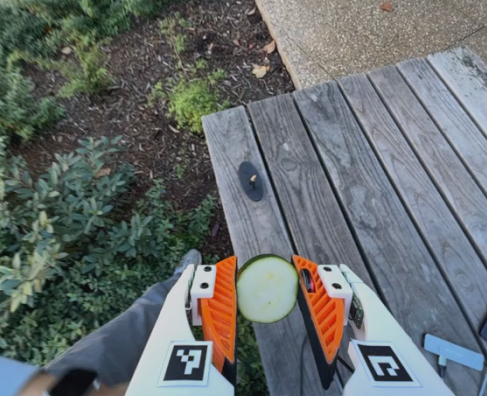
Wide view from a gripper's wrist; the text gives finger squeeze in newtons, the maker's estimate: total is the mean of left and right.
{"total": 12.4, "left": 12.8, "right": 12.1}